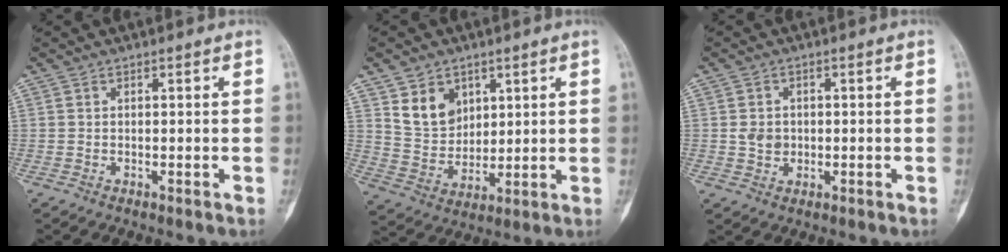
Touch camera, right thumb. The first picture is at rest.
{"total": 9.1, "force": [4.4, 6.8, 4.1], "torque": [-0.047, -0.033, 0.095]}
{"total": 3.2, "force": [-0.1, 2.7, 1.7], "torque": [-0.016, 0.002, 0.000]}